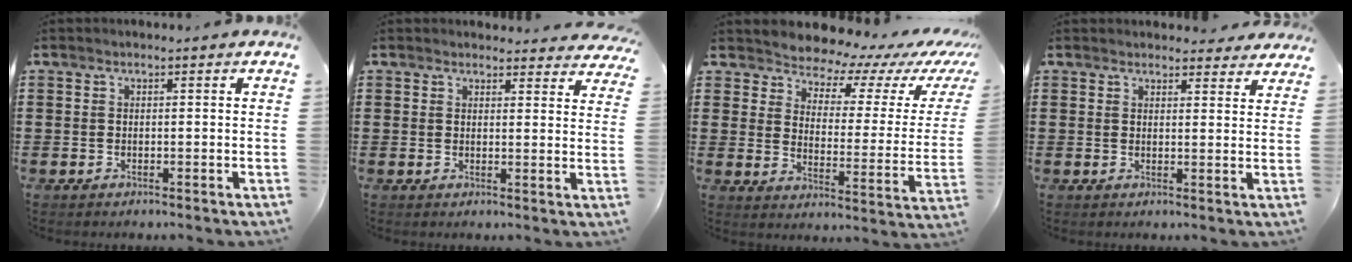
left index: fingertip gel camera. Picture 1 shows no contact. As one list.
[{"total": 2.5, "force": [2.5, 0.4, 0.2], "torque": [-0.003, -0.011, 0.045]}, {"total": 5.6, "force": [5.4, 1.4, 0.3], "torque": [-0.027, -0.055, 0.088]}, {"total": 2.8, "force": [2.7, 0.6, 0.4], "torque": [-0.007, -0.008, 0.050]}]